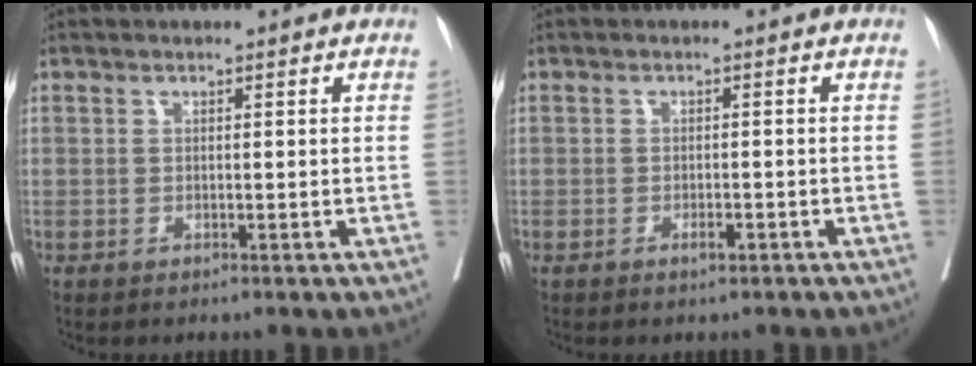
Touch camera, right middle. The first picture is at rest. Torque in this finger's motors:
{"motor_torque": [0.99, -1.15, 0.07, 0.04]}